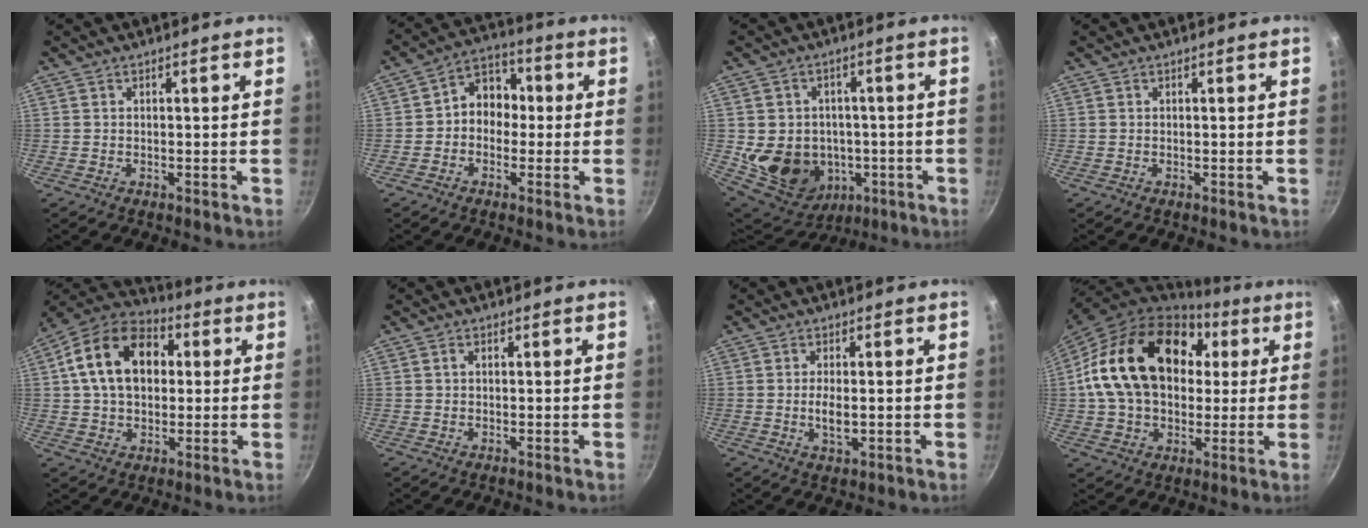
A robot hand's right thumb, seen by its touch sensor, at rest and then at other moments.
{"total": 7.9, "force": [-0.3, 6.6, 4.4], "torque": [-0.021, 0.028, -0.026]}
{"total": 15.3, "force": [-2.4, 12.9, 7.9], "torque": [-0.112, 0.017, -0.015]}
{"total": 0.0}
{"total": 17.2, "force": [3.2, 12.1, 11.8], "torque": [-0.175, 0.026, 0.039]}
{"total": 1.1, "force": [0.3, 0.9, 0.7], "torque": [-0.010, 0.005, 0.004]}
{"total": 3.7, "force": [-0.3, 1.6, 3.4], "torque": [-0.068, -0.004, -0.004]}
{"total": 25.5, "force": [5.3, 18.0, 17.3], "torque": [-0.286, 0.027, 0.085]}